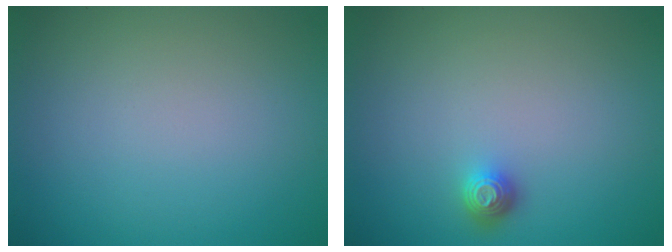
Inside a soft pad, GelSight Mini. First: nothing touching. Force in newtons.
{"total": 1.3, "press": 1.1, "slide": 0.7}